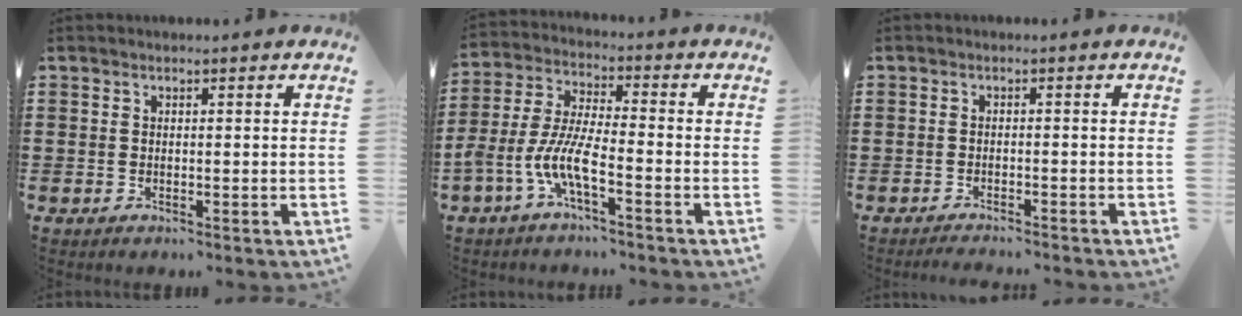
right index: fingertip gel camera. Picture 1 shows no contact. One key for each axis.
{"total": 7.8, "fx": -4.3, "fy": 1.5, "fz": 6.3, "tx": -0.160, "ty": -0.018, "tz": -0.089}
{"total": 1.6, "fx": -1.6, "fy": -0.2, "fz": -0.1, "tx": -0.003, "ty": 0.001, "tz": -0.033}